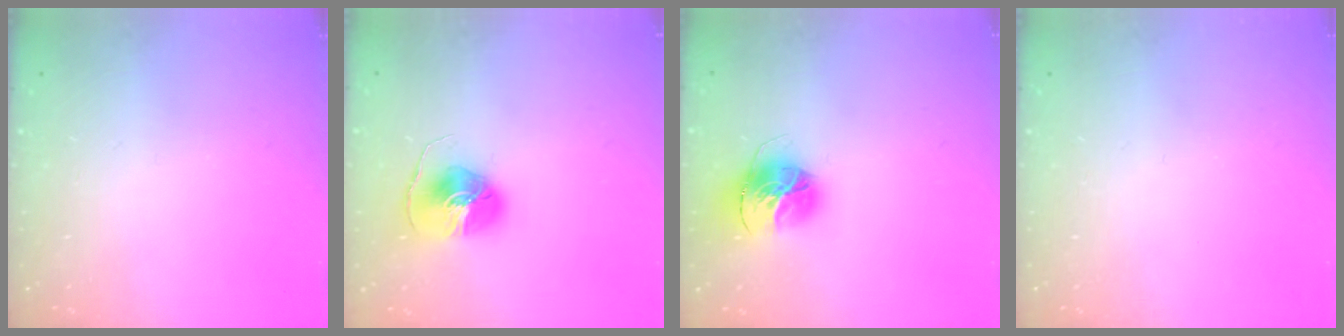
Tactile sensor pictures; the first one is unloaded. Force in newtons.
{"total": 9.6, "press": 9.6, "slide": 0.8}
{"total": 15.4, "press": 15.3, "slide": 1.7}
{"total": 0.0}